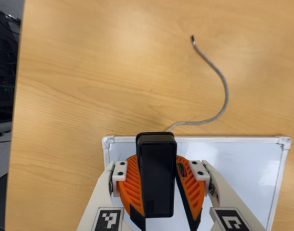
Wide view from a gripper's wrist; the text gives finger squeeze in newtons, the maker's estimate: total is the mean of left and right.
{"total": 10.6, "left": 9.8, "right": 11.3}